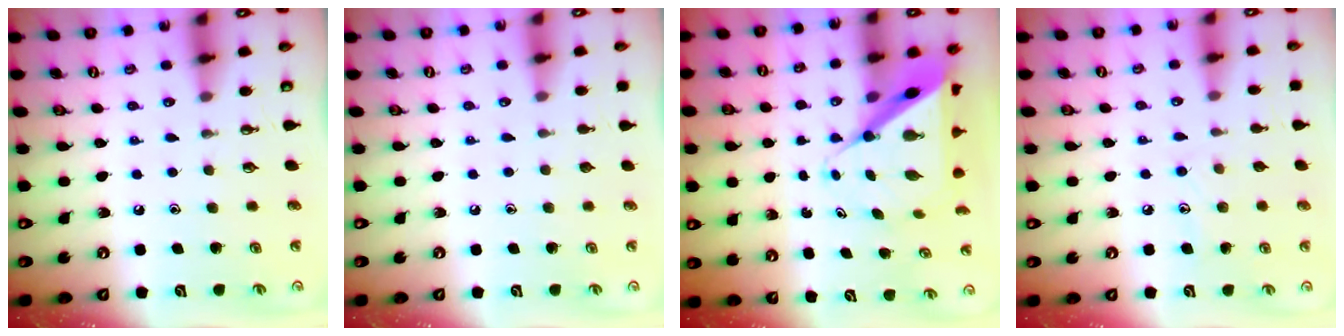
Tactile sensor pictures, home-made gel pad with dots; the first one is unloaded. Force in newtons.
{"total": 0.0}
{"total": 9.3, "press": 9.3, "slide": 0.8}
{"total": 7.1, "press": 7.1, "slide": 0.7}